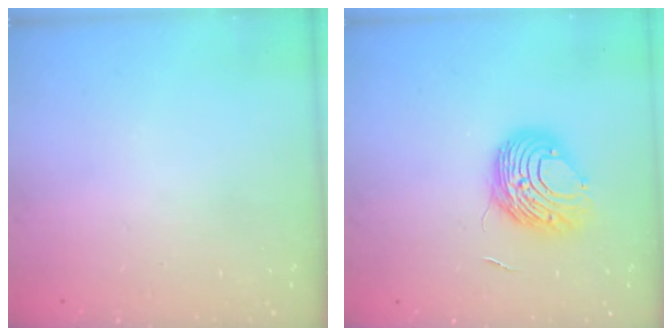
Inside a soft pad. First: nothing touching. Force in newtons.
{"total": 8.8, "press": 8.8, "slide": 0.8}